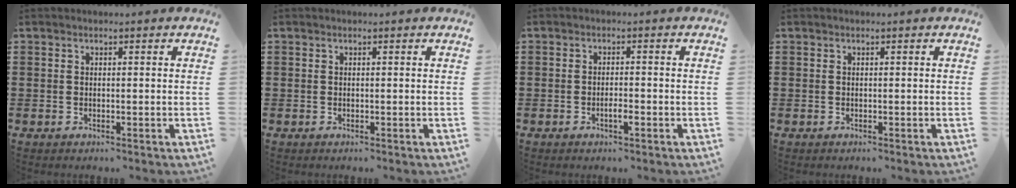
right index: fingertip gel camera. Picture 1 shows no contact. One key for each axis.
{"total": 0.0}
{"total": 1.8, "fx": -0.9, "fy": 0.5, "fz": 1.4, "tx": -0.027, "ty": -0.001, "tz": -0.016}
{"total": 0.0}